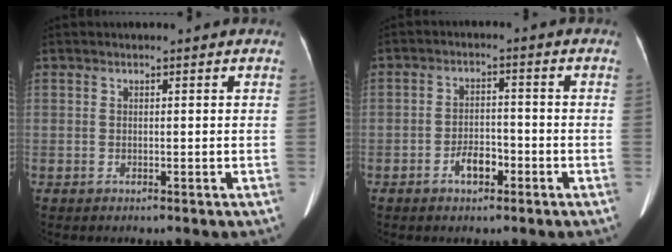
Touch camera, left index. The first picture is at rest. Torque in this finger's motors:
{"motor_torque": [0.05, -0.03, 0.04, 0.01]}